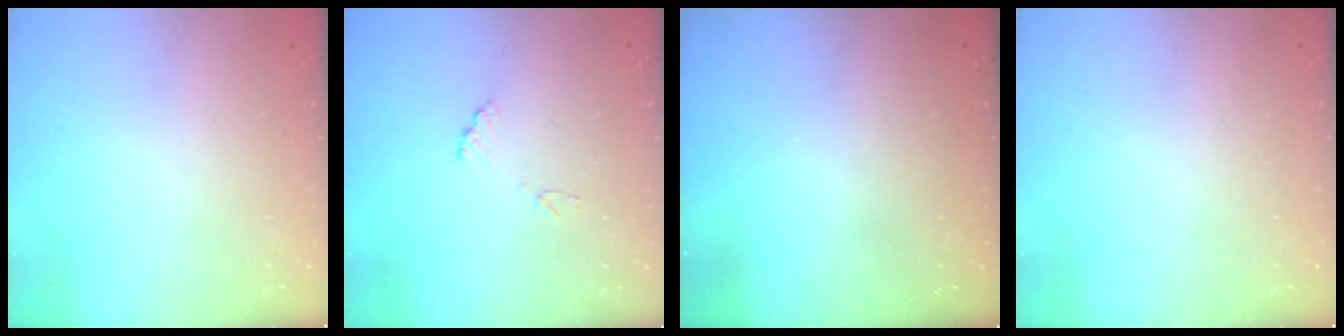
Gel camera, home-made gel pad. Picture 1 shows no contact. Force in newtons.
{"total": 8.3, "press": 8.2, "slide": 0.7}
{"total": 3.3, "press": 3.3, "slide": 0.1}
{"total": 0.0}